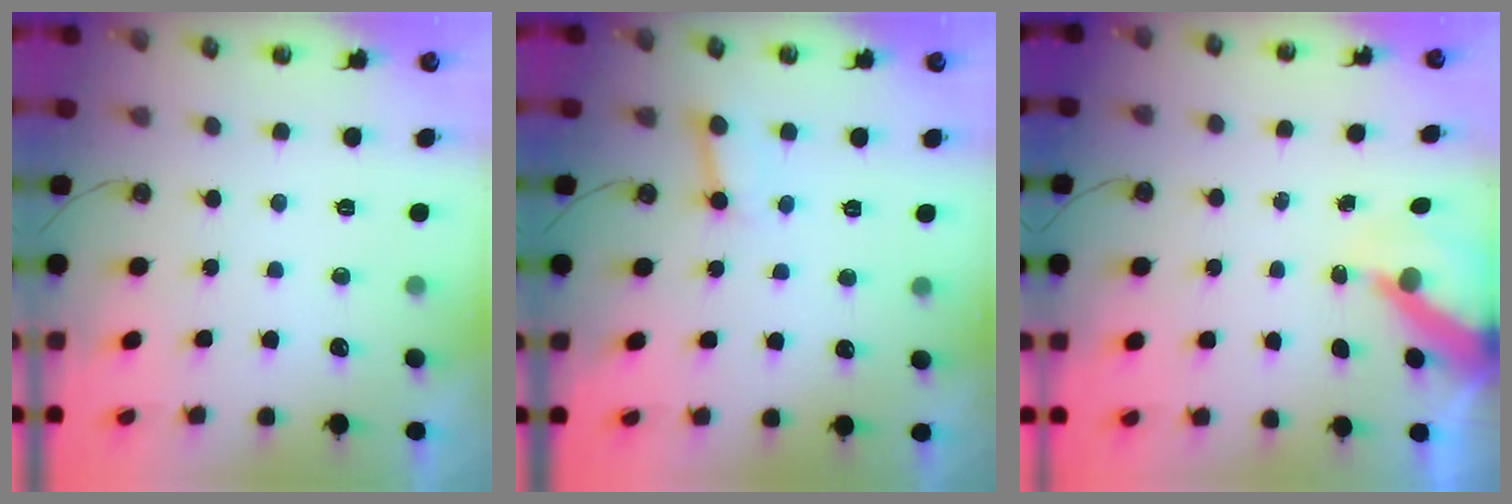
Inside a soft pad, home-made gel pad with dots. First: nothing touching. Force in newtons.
{"total": 2.7, "press": 2.7, "slide": 0.2}
{"total": 7.7, "press": 7.7, "slide": 0.9}